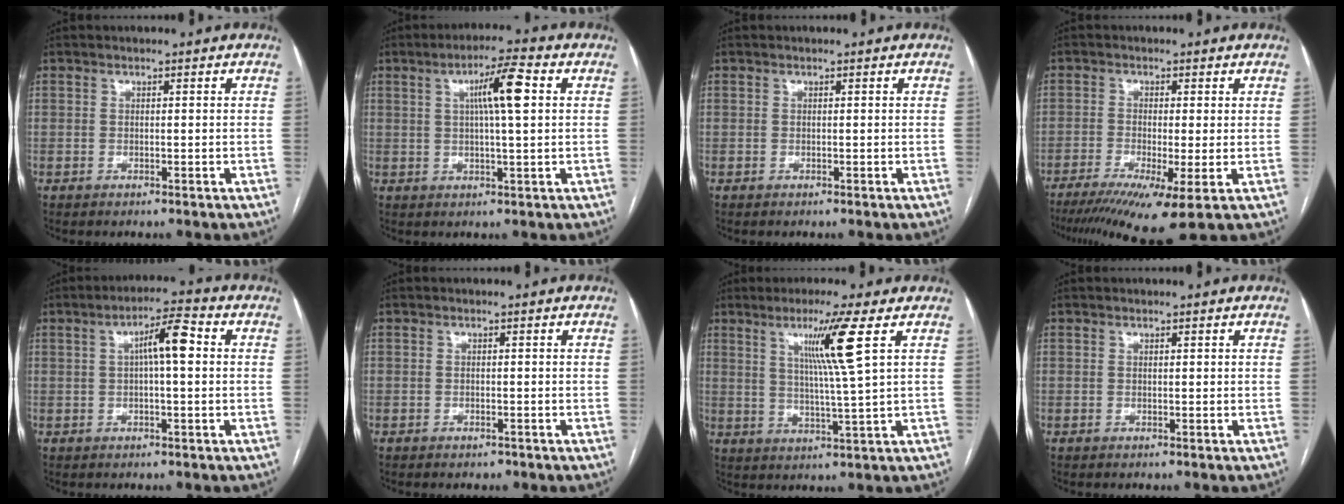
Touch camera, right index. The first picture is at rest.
{"total": 7.4, "force": [1.6, 0.3, 7.2], "torque": [-0.126, 0.014, 0.025]}
{"total": 0.0}
{"total": 11.0, "force": [-6.6, 0.7, 8.8], "torque": [-0.134, -0.023, -0.107]}
{"total": 6.2, "force": [0.9, 0.9, 6.1], "torque": [-0.104, 0.020, 0.012]}
{"total": 0.9, "force": [-0.7, 0.4, 0.3], "torque": [-0.008, -0.001, -0.008]}
{"total": 8.5, "force": [3.4, -2.1, 7.5], "torque": [-0.136, -0.012, 0.065]}
{"total": 0.0}